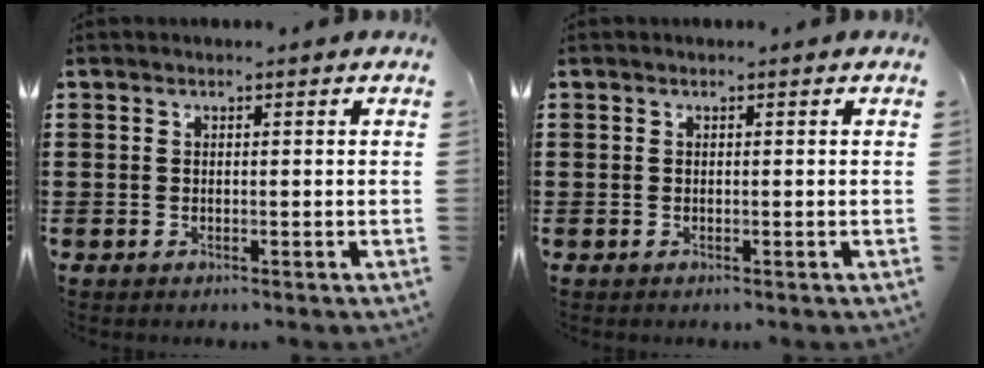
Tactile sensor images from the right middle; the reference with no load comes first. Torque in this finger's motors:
{"motor_torque": [-1.27, 0.74, 0.09, -0.01]}